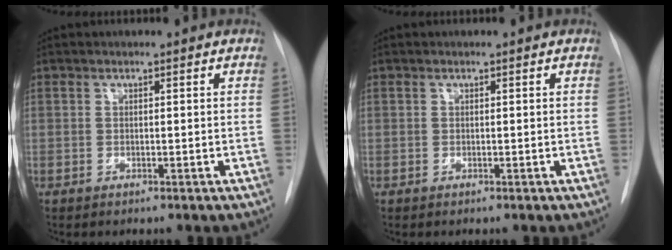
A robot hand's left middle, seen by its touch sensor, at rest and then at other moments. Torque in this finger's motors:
{"motor_torque": [-0.07, 0.07, -0.01, 0.01]}